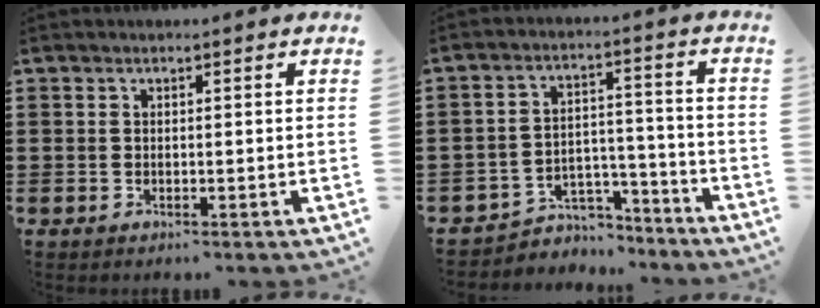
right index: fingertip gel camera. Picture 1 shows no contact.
{"total": 4.6, "force": [-4.0, 2.0, 0.9], "torque": [-0.023, 0.011, -0.081]}